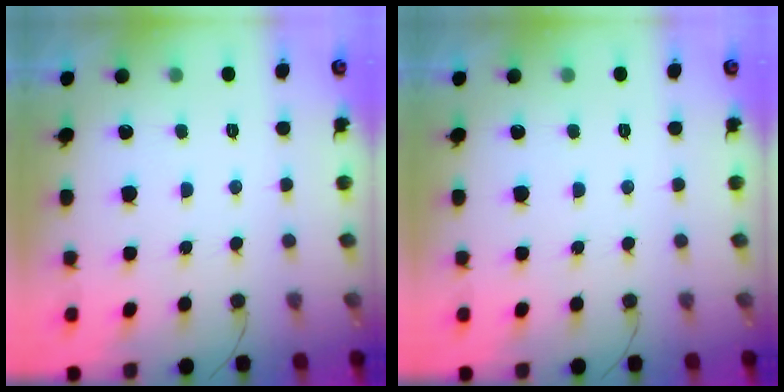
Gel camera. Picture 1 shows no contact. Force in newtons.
{"total": 0.0}